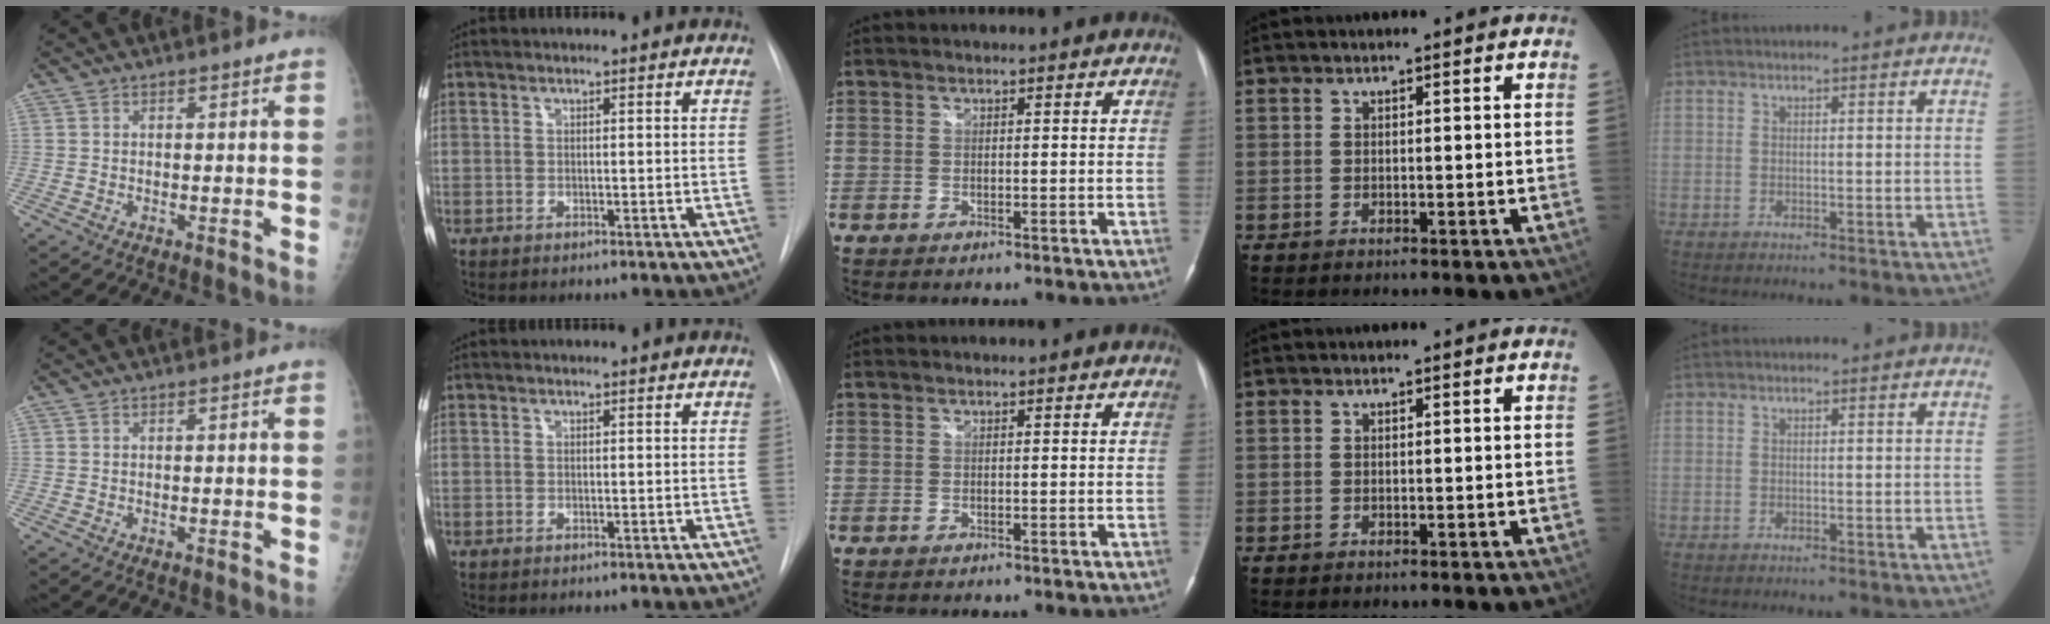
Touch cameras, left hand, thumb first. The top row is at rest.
{}